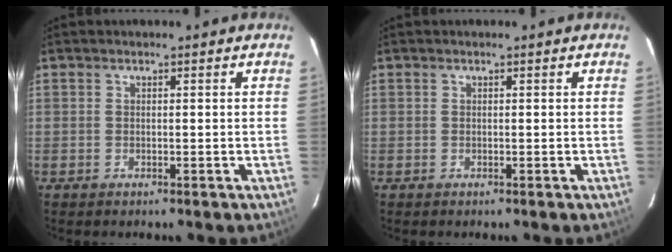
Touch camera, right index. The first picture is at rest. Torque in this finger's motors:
{"motor_torque": [0.00, 0.00, 0.00, 0.00]}